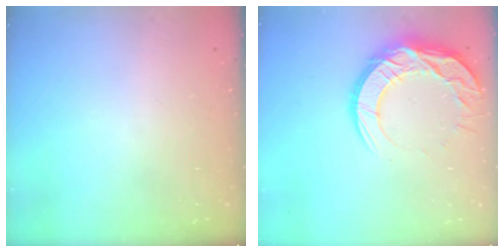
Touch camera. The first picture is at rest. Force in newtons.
{"total": 14.6, "press": 14.6, "slide": 1.1}